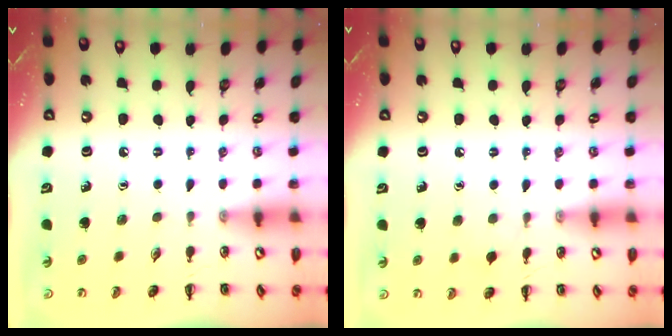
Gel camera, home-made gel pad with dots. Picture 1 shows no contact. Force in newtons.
{"total": 3.9, "press": 3.6, "slide": 1.6}